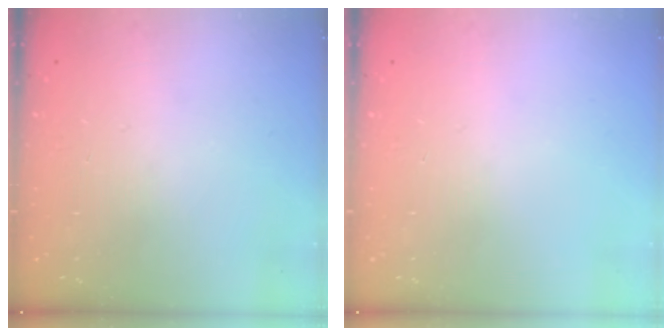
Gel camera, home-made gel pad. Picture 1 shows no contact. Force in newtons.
{"total": 0.0}